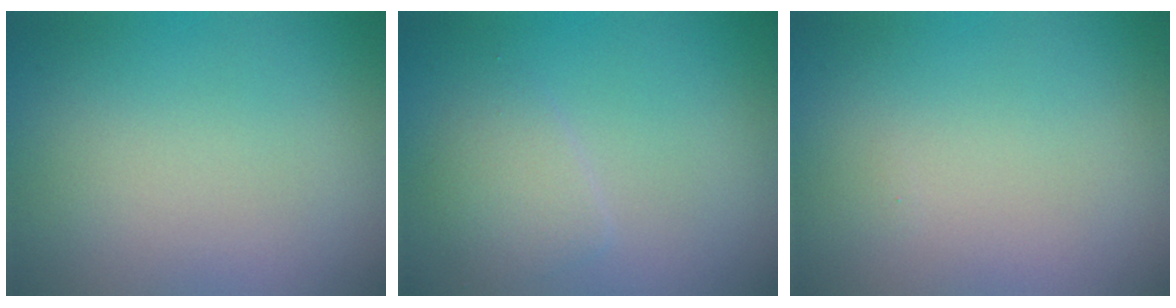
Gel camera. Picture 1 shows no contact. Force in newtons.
{"total": 1.9, "press": 1.9, "slide": 0.0}
{"total": 0.0}